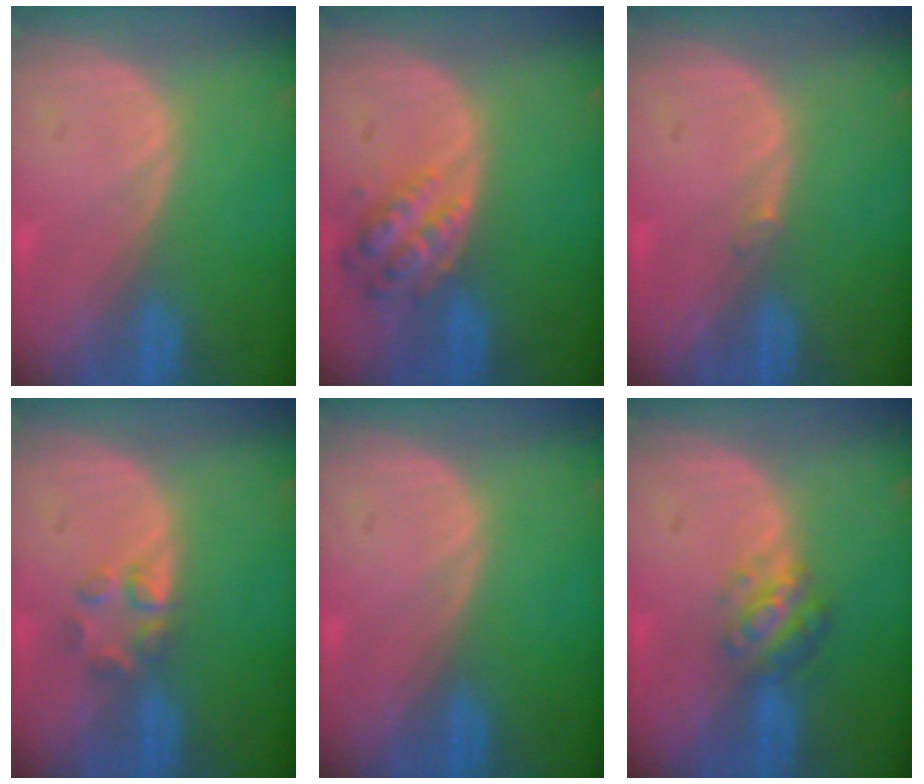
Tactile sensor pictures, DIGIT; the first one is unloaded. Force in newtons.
{"total": 6.0, "press": 5.5, "slide": 2.4}
{"total": 0.5, "press": 0.5, "slide": 0.1}
{"total": 2.9, "press": 2.9, "slide": 0.3}
{"total": 0.0}
{"total": 4.9, "press": 4.4, "slide": 2.0}